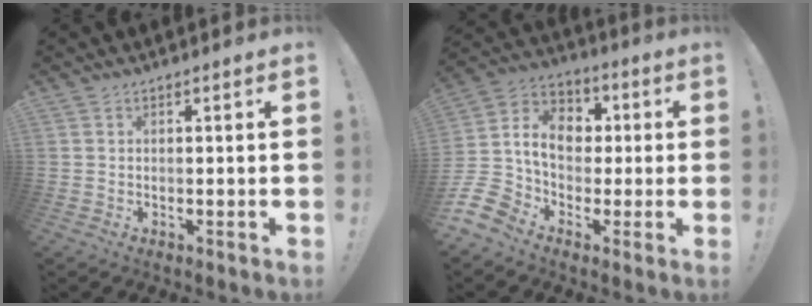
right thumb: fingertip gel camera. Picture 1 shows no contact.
{"total": 14.0, "force": [-1.1, 11.7, 7.6], "torque": [-0.137, 0.011, -0.015]}